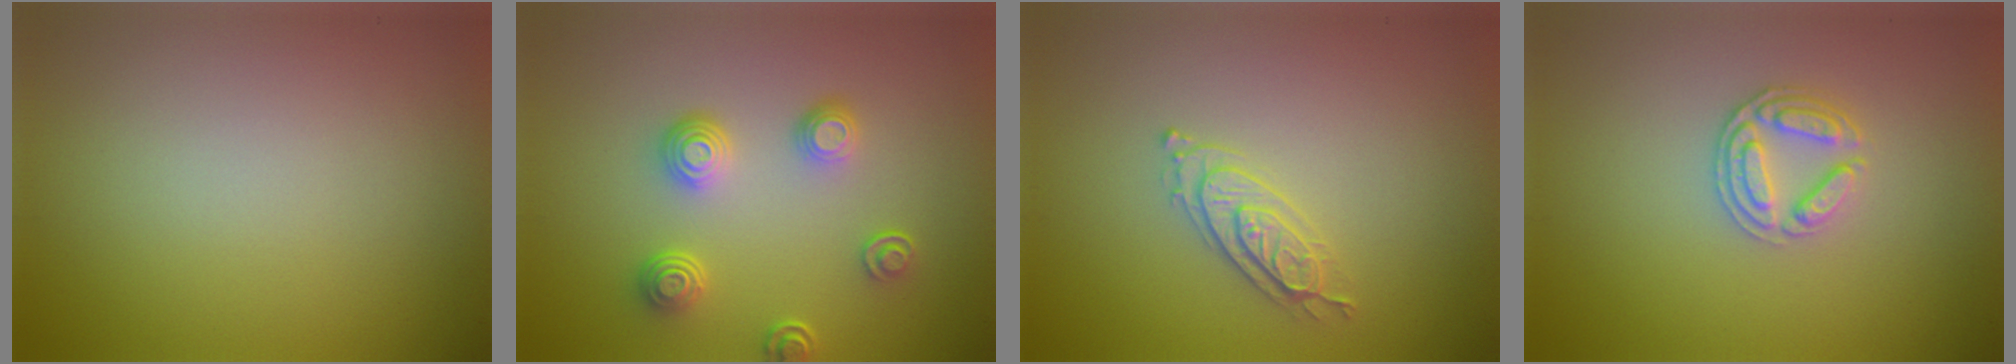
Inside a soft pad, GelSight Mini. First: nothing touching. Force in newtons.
{"total": 3.6, "press": 2.9, "slide": 2.2}
{"total": 2.2, "press": 2.2, "slide": 0.4}
{"total": 2.6, "press": 2.5, "slide": 0.6}